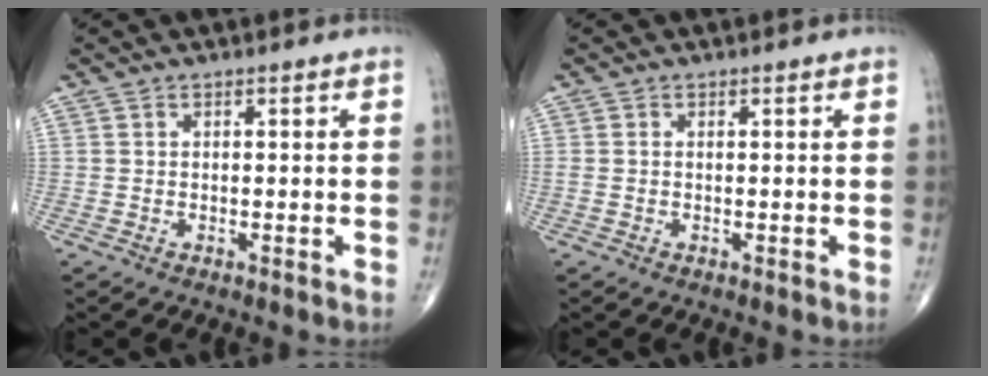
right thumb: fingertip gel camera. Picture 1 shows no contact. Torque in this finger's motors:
{"motor_torque": [-0.01, -0.16, 0.19, 0.20, -0.01]}